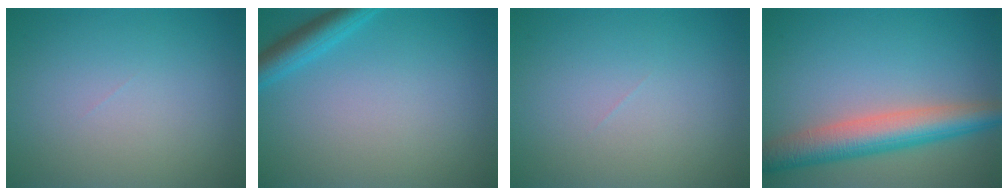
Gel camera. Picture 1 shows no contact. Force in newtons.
{"total": 2.8, "press": 2.8, "slide": 0.2}
{"total": 0.0}
{"total": 6.2, "press": 6.2, "slide": 0.3}